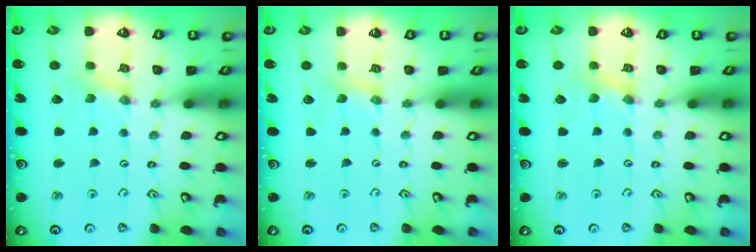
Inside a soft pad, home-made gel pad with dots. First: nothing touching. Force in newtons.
{"total": 0.7, "press": 0.6, "slide": 0.2}
{"total": 1.5, "press": 1.5, "slide": 0.0}